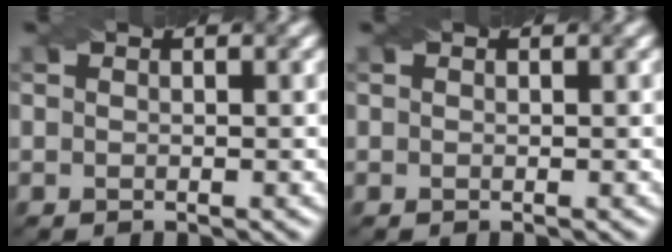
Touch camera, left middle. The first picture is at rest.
{"total": 0.0}